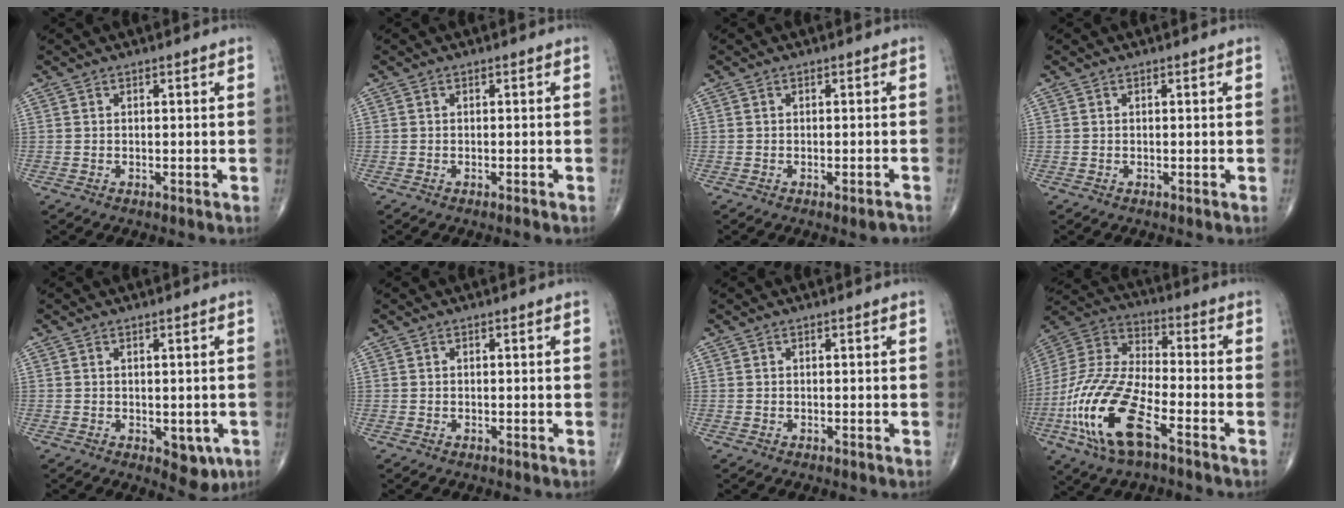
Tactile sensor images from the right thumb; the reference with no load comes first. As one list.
[{"total": 0.7, "force": [-0.5, 0.0, 0.5], "torque": [-0.014, -0.002, -0.008]}, {"total": 2.0, "force": [-1.4, 0.4, 1.3], "torque": [-0.017, 0.005, -0.015]}, {"total": 0.0}, {"total": 4.9, "force": [-1.3, 2.7, 3.8], "torque": [-0.025, -0.006, -0.009]}, {"total": 0.0}, {"total": 0.0}, {"total": 20.1, "force": [-8.5, 7.8, 16.4], "torque": [-0.354, 0.023, -0.160]}]